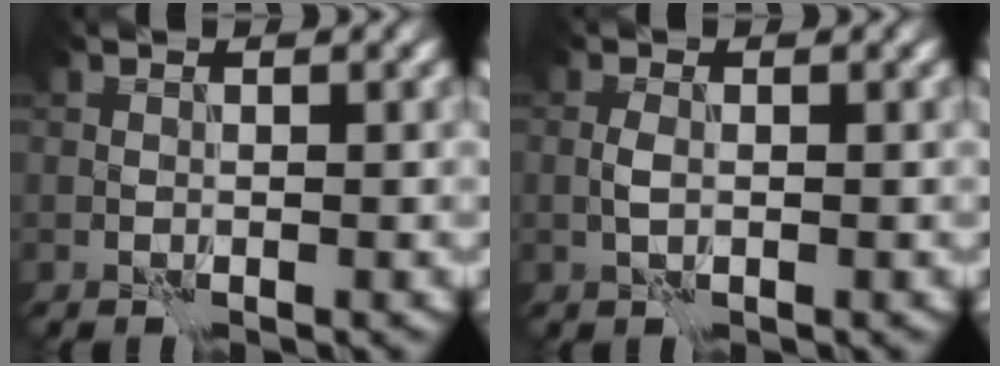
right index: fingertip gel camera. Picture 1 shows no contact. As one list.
[{"total": 0.8, "force": [-0.1, 0.3, 0.7], "torque": [-0.017, 0.000, -0.004]}]